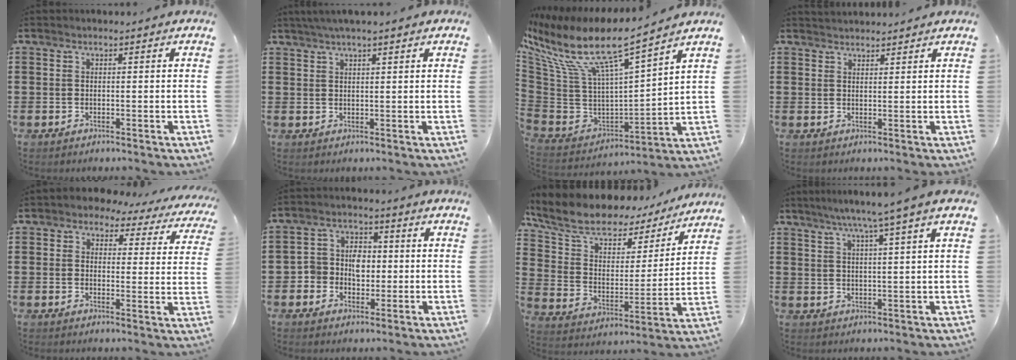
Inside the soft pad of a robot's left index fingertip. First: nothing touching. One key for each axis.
{"total": 2.6, "fx": 2.0, "fy": 0.1, "fz": 1.6, "tx": -0.034, "ty": 0.007, "tz": 0.038}
{"total": 11.2, "fx": 6.9, "fy": 2.4, "fz": 8.5, "tx": -0.194, "ty": -0.050, "tz": 0.108}
{"total": 1.7, "fx": 1.7, "fy": 0.1, "fz": -0.1, "tx": -0.001, "ty": 0.002, "tz": 0.033}
{"total": 3.7, "fx": 3.4, "fy": 1.3, "fz": 0.8, "tx": -0.029, "ty": -0.020, "tz": 0.055}
{"total": 4.9, "fx": -0.8, "fy": 4.0, "fz": 2.7, "tx": -0.063, "ty": 0.014, "tz": -0.019}
{"total": 9.3, "fx": 7.2, "fy": 4.6, "fz": 3.7, "tx": -0.110, "ty": -0.041, "tz": 0.125}
{"total": 5.5, "fx": 4.1, "fy": -0.9, "fz": 3.6, "tx": -0.081, "ty": -0.011, "tz": 0.067}